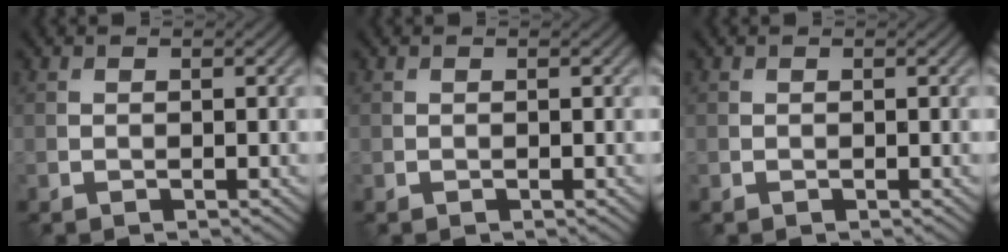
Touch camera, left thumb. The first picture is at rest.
{"total": 0.0}
{"total": 0.0}